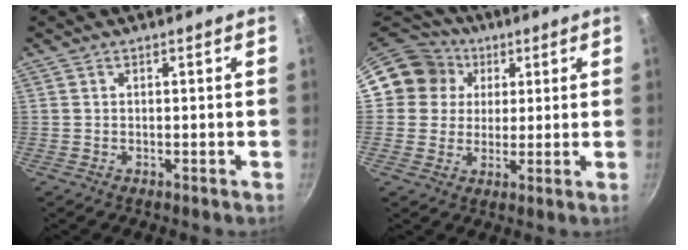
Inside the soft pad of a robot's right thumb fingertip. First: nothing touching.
{"total": 11.2, "force": [3.3, 10.4, 2.5], "torque": [-0.013, 0.015, 0.042]}